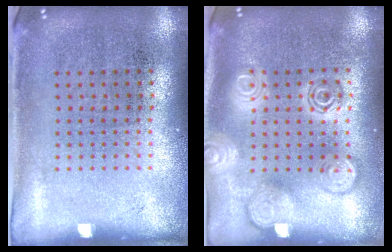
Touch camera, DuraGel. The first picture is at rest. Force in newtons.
{"total": 3.0, "press": 3.0, "slide": 0.4}